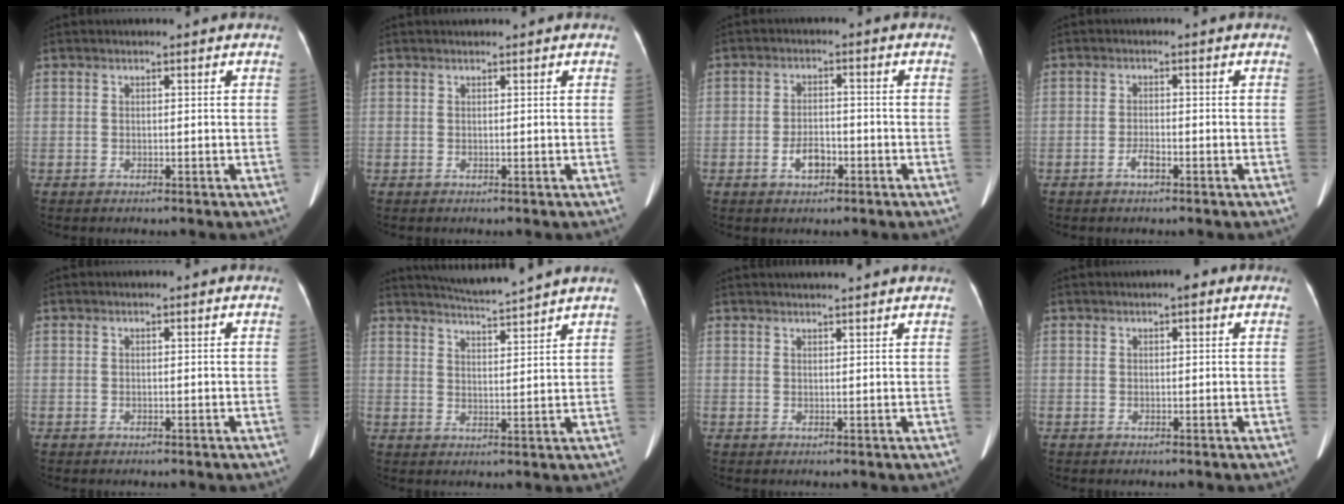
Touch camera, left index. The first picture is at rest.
{"total": 0.7, "force": [0.7, 0.0, 0.2], "torque": [-0.006, 0.013, 0.014]}
{"total": 3.6, "force": [-1.7, 1.9, 2.5], "torque": [-0.048, 0.004, -0.030]}
{"total": 1.7, "force": [-1.1, 0.4, 1.3], "torque": [-0.027, 0.000, -0.020]}
{"total": 0.0}
{"total": 7.8, "force": [7.3, -1.5, 2.3], "torque": [-0.047, 0.000, 0.116]}
{"total": 8.8, "force": [8.1, -0.5, 3.5], "torque": [-0.051, 0.028, 0.095]}
{"total": 1.7, "force": [0.9, 0.7, 1.2], "torque": [-0.013, 0.014, 0.010]}